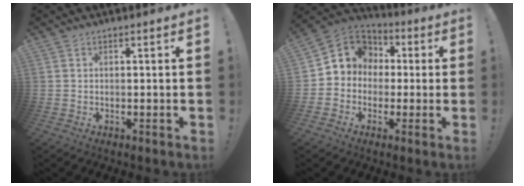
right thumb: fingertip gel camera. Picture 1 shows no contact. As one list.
[{"total": 8.3, "force": [0.4, 7.9, 2.4], "torque": [-0.032, 0.004, 0.017]}]